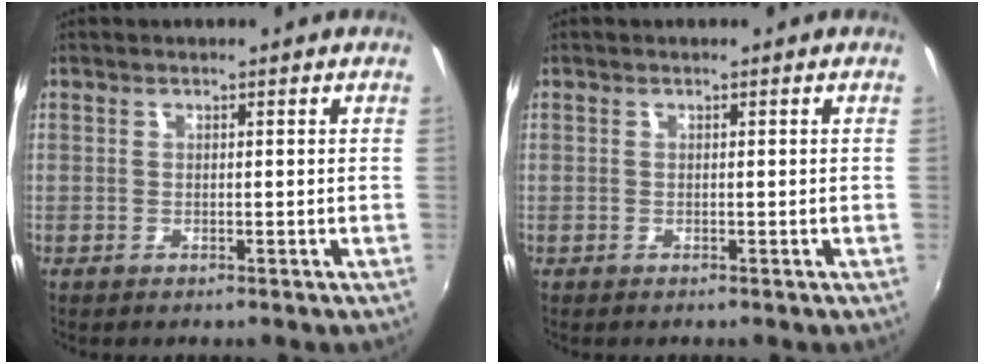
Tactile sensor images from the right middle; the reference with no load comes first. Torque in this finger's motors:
{"motor_torque": [0.07, -0.19, 0.05, 0.00]}